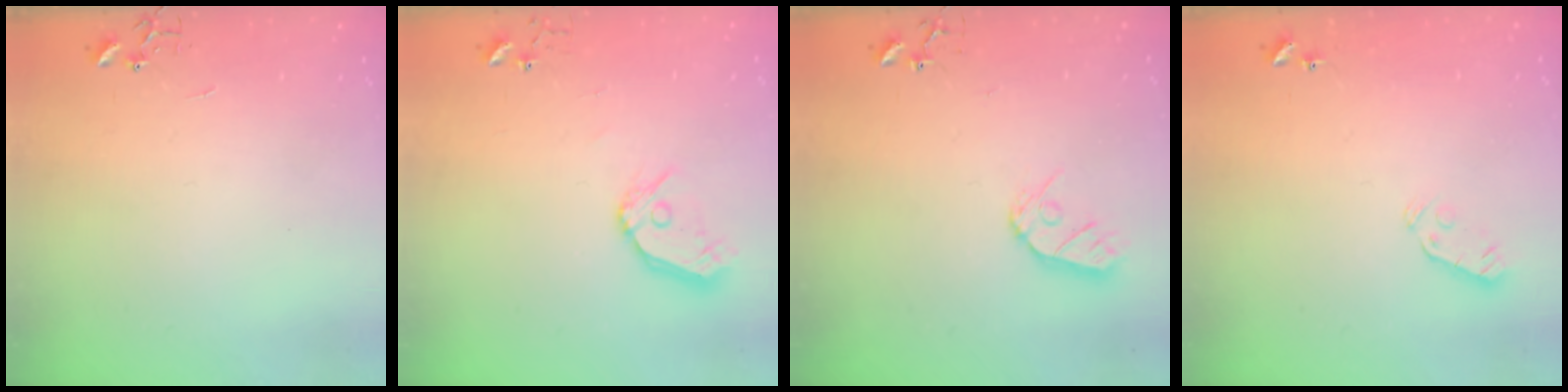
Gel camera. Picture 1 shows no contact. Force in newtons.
{"total": 9.9, "press": 9.8, "slide": 1.3}
{"total": 8.6, "press": 8.5, "slide": 0.7}
{"total": 3.8, "press": 3.7, "slide": 0.8}